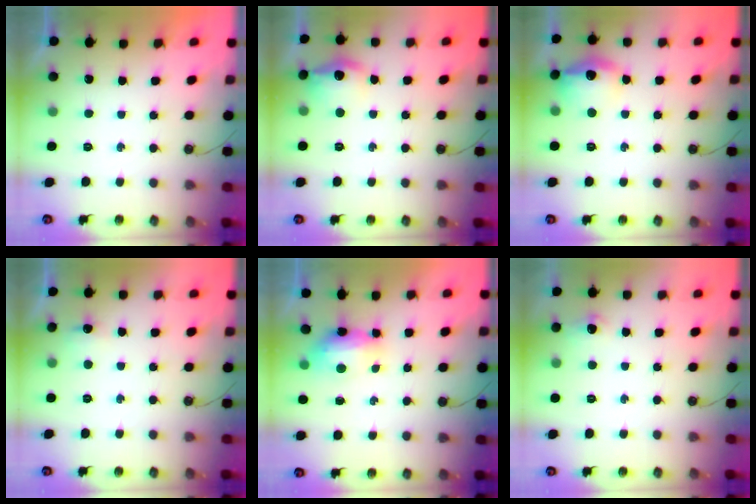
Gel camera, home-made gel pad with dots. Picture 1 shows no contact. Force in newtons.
{"total": 12.1, "press": 12.0, "slide": 0.9}
{"total": 14.0, "press": 13.9, "slide": 1.0}
{"total": 5.6, "press": 5.5, "slide": 1.2}
{"total": 7.7, "press": 7.6, "slide": 1.1}
{"total": 5.9, "press": 5.8, "slide": 1.1}